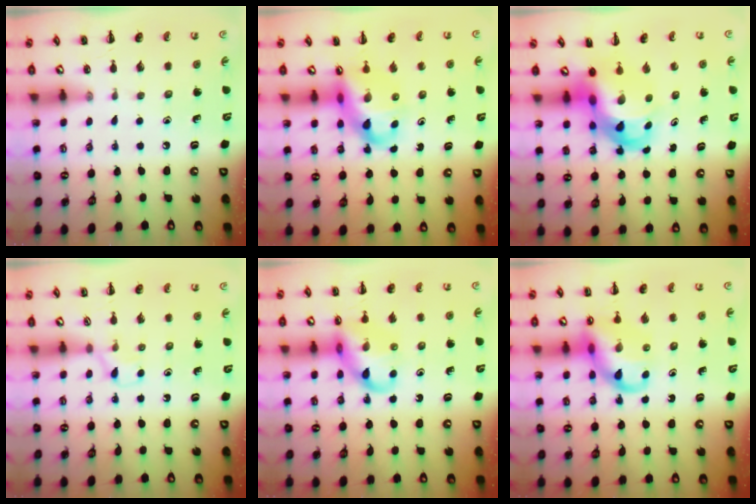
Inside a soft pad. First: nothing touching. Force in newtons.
{"total": 11.1, "press": 10.7, "slide": 3.1}
{"total": 7.8, "press": 7.5, "slide": 2.2}
{"total": 3.3, "press": 3.0, "slide": 1.3}
{"total": 13.2, "press": 13.1, "slide": 1.5}
{"total": 13.5, "press": 13.3, "slide": 1.9}